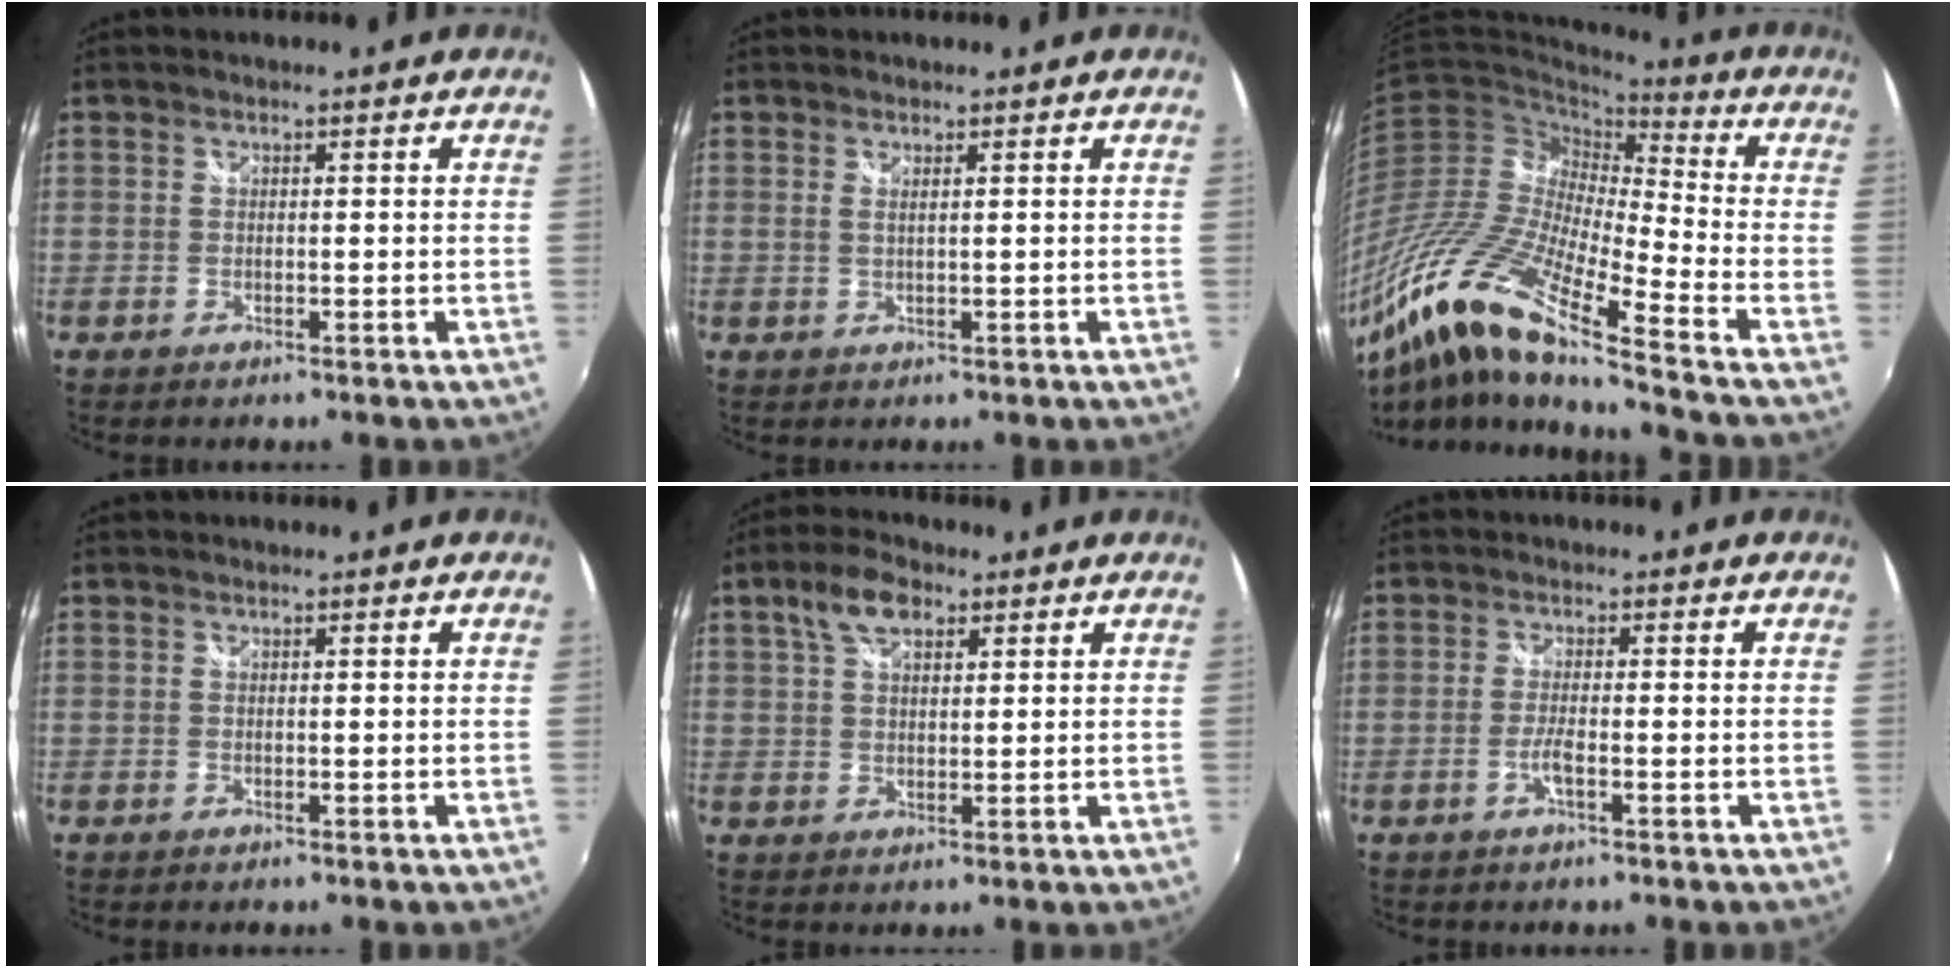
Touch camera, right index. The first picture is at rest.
{"total": 1.1, "force": [0.6, 0.0, 0.9], "torque": [-0.018, -0.001, 0.010]}
{"total": 24.0, "force": [-15.7, 3.1, 17.9], "torque": [-0.326, -0.047, -0.320]}
{"total": 0.0}
{"total": 6.5, "force": [3.4, 3.4, 4.4], "torque": [-0.084, 0.018, 0.062]}
{"total": 2.5, "force": [-1.1, -0.1, 2.2], "torque": [-0.047, -0.003, -0.023]}